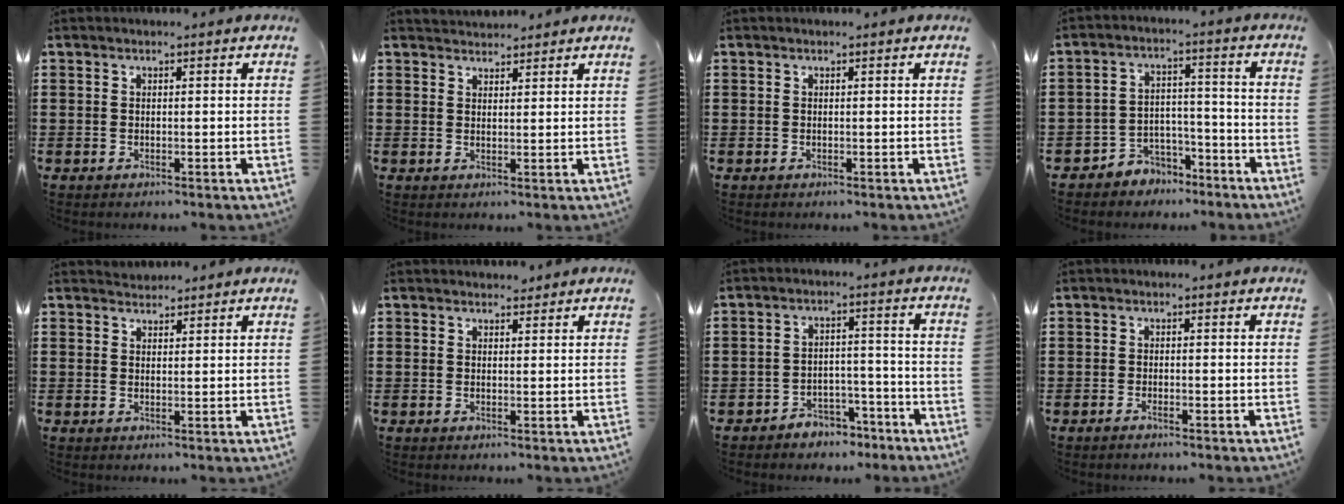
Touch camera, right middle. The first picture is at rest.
{"total": 2.1, "force": [2.0, 0.2, -0.5], "torque": [0.002, -0.002, 0.040]}
{"total": 0.0}
{"total": 4.6, "force": [-4.2, 1.9, 0.2], "torque": [-0.011, 0.011, -0.088]}
{"total": 1.7, "force": [1.6, 0.2, -0.4], "torque": [0.002, 0.001, 0.032]}
{"total": 1.5, "force": [1.4, 0.5, 0.0], "torque": [0.005, -0.001, 0.026]}
{"total": 4.1, "force": [-3.9, 1.3, 0.4], "torque": [-0.009, 0.011, -0.080]}
{"total": 0.8, "force": [-0.6, 0.1, 0.5], "torque": [-0.011, -0.003, -0.011]}